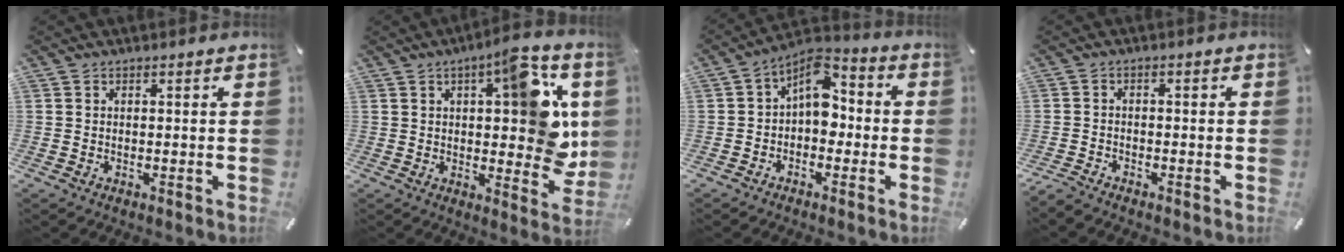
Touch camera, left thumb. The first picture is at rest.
{"total": 17.3, "force": [4.1, 7.2, 15.2], "torque": [-0.172, -0.027, 0.065]}
{"total": 7.9, "force": [0.6, 5.6, 5.5], "torque": [-0.087, -0.009, 0.005]}
{"total": 2.2, "force": [-2.0, 0.4, 0.6], "torque": [-0.019, 0.007, -0.042]}